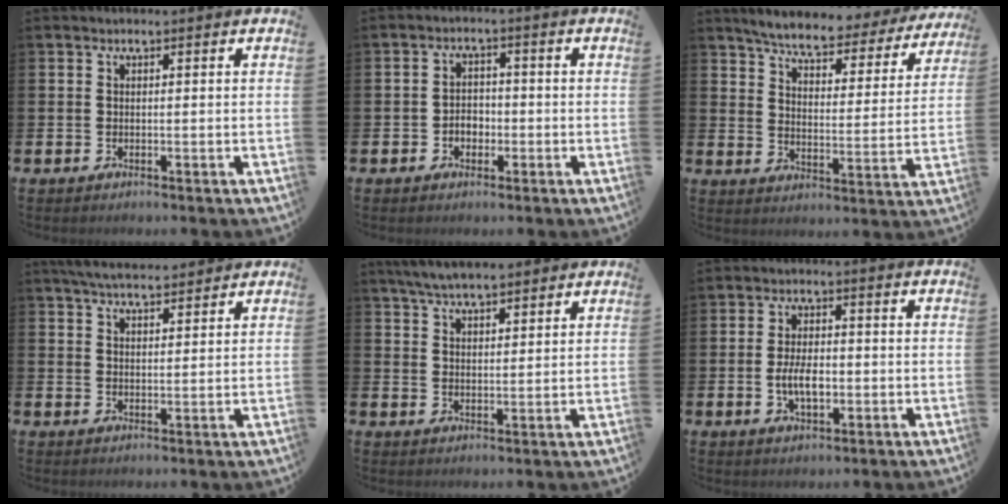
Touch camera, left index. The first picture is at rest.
{"total": 2.6, "force": [-1.0, 2.0, 1.2], "torque": [-0.019, 0.003, -0.026]}
{"total": 5.9, "force": [5.5, 0.8, 2.1], "torque": [-0.070, -0.039, 0.088]}
{"total": 4.8, "force": [4.6, 0.8, 1.3], "torque": [-0.034, -0.016, 0.084]}
{"total": 5.2, "force": [4.9, 0.8, 1.4], "torque": [-0.045, -0.011, 0.092]}
{"total": 4.5, "force": [-0.7, 2.3, 3.8], "torque": [-0.060, 0.004, -0.015]}